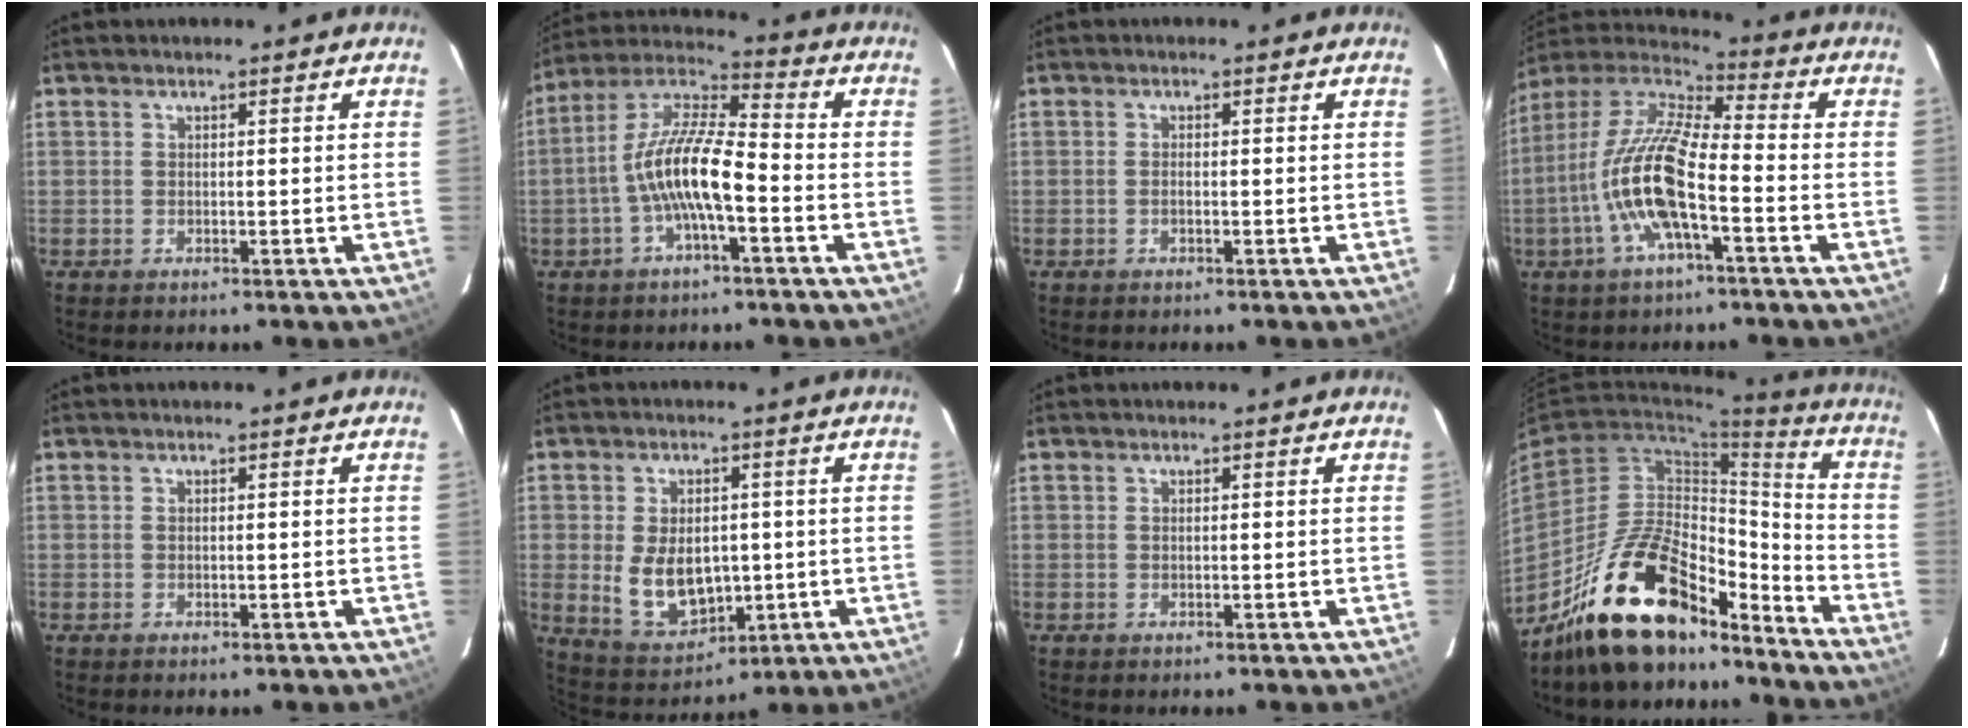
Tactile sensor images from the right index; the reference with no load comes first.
{"total": 12.0, "force": [-3.4, 2.7, 11.2], "torque": [-0.226, 0.012, -0.069]}
{"total": 0.8, "force": [-0.2, 0.2, 0.7], "torque": [-0.016, 0.001, -0.006]}
{"total": 15.7, "force": [-5.0, 3.8, 14.3], "torque": [-0.283, -0.004, -0.105]}
{"total": 0.0}
{"total": 10.6, "force": [-0.8, 7.2, 7.8], "torque": [-0.163, -0.011, 0.010]}
{"total": 0.0}
{"total": 21.3, "force": [-16.5, 8.1, 10.8], "torque": [-0.201, 0.024, -0.269]}